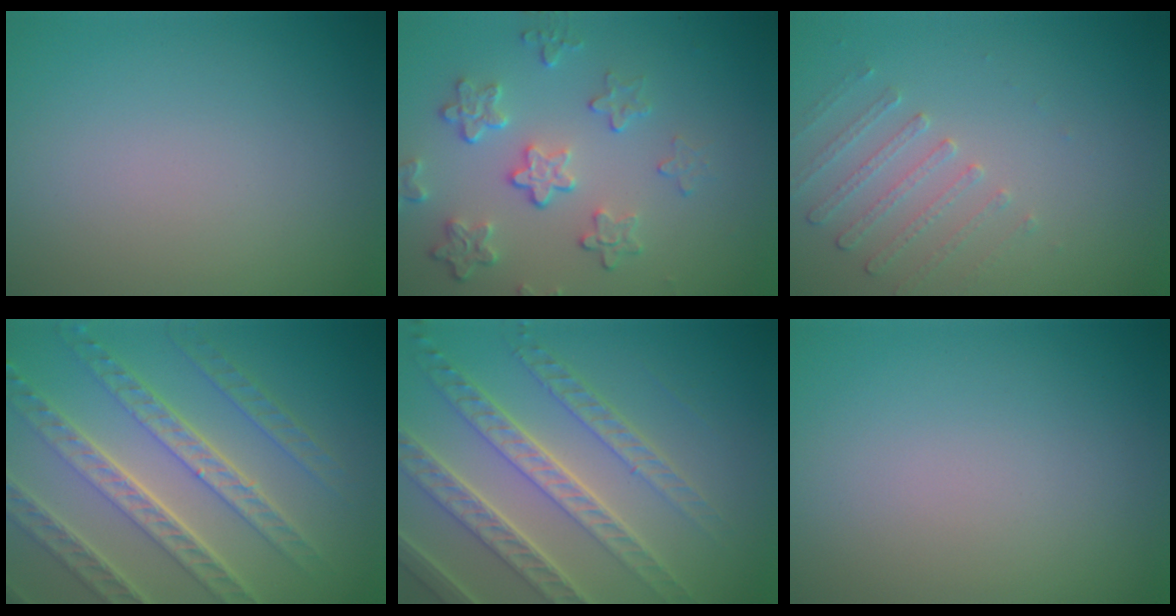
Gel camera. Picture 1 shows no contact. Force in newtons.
{"total": 4.4, "press": 3.3, "slide": 3.0}
{"total": 1.7, "press": 1.2, "slide": 1.2}
{"total": 7.9, "press": 5.7, "slide": 5.5}
{"total": 7.2, "press": 5.5, "slide": 4.7}
{"total": 0.0}